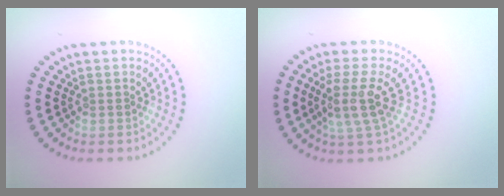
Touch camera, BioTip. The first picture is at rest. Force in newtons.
{"total": 3.7, "press": 2.8, "slide": 2.5}